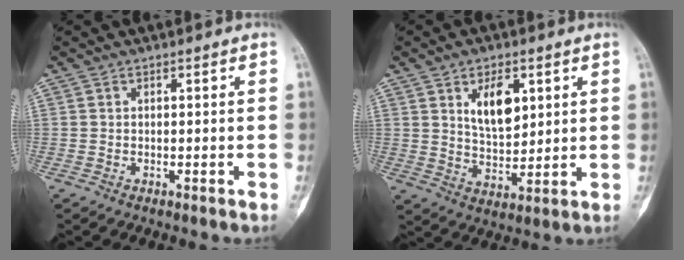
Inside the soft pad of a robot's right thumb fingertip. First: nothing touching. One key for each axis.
{"total": 9.0, "fx": 3.5, "fy": 4.9, "fz": 6.7, "tx": -0.092, "ty": -0.023, "tz": 0.067}